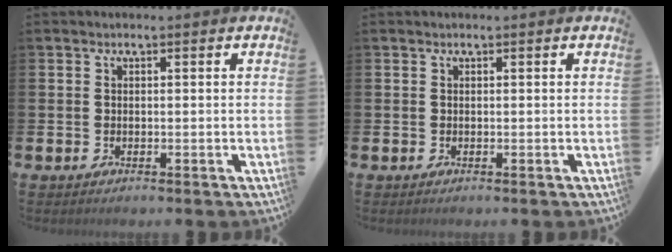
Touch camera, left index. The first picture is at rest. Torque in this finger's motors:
{"motor_torque": [0.04, 0.02, 0.02, 0.02]}